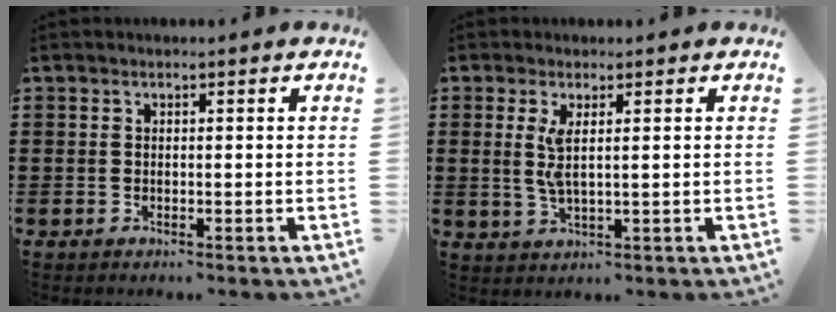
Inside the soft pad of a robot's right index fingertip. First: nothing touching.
{"total": 3.5, "force": [0.8, 0.8, 3.4], "torque": [-0.076, -0.004, 0.010]}